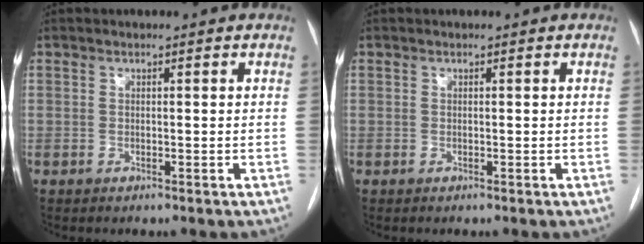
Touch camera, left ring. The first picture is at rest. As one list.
[{"total": 0.0}]